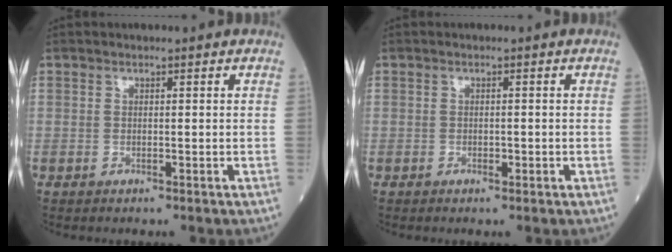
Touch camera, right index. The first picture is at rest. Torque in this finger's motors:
{"motor_torque": [-0.24, 0.13, -0.06, -0.01]}